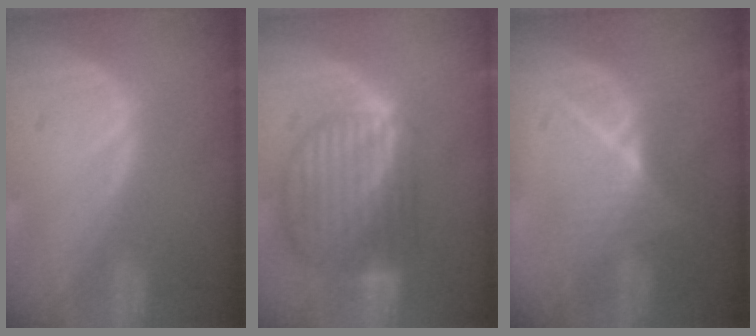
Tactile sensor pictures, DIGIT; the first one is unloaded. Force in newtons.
{"total": 10.0, "press": 8.5, "slide": 5.2}
{"total": 6.4, "press": 6.1, "slide": 1.9}